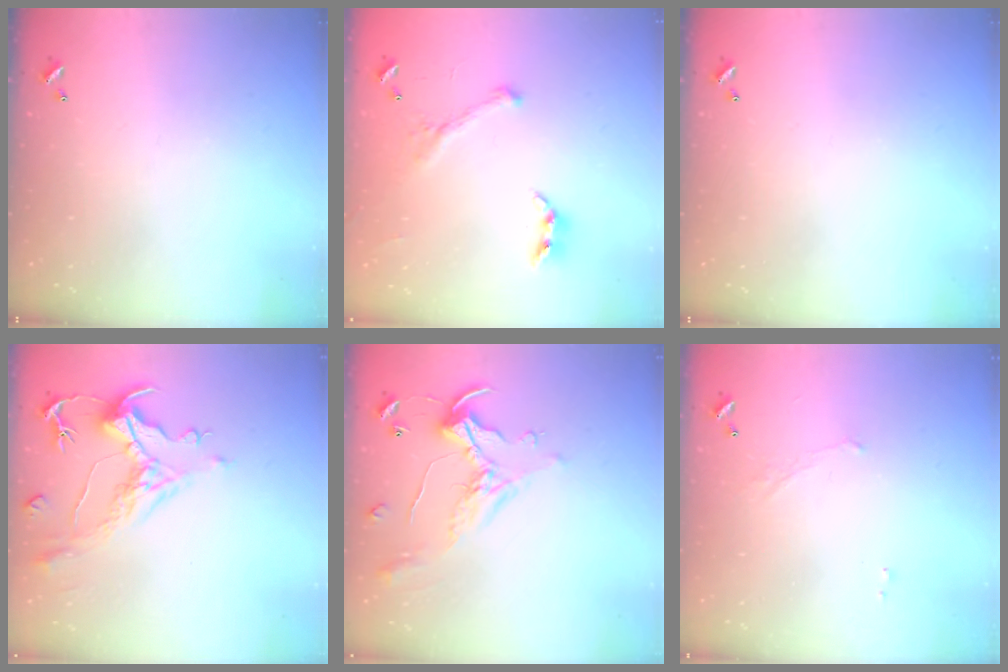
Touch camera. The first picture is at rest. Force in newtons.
{"total": 1.0, "press": 0.7, "slide": 0.7}
{"total": 0.0}
{"total": 1.5, "press": 0.4, "slide": 1.4}
{"total": 1.1, "press": 0.8, "slide": 0.8}
{"total": 0.6, "press": 0.0, "slide": 0.6}